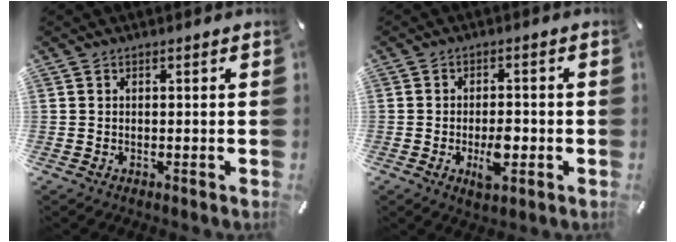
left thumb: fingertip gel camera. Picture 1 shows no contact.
{"total": 6.3, "force": [-1.8, 3.2, 5.1], "torque": [-0.087, 0.004, -0.030]}